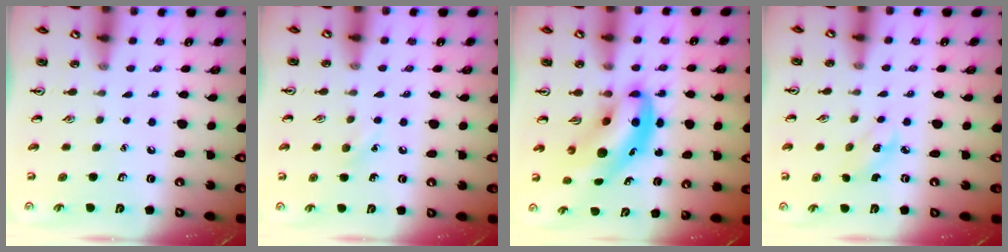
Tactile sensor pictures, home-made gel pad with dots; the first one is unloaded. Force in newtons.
{"total": 5.8, "press": 5.5, "slide": 1.9}
{"total": 8.4, "press": 8.1, "slide": 2.5}
{"total": 2.6, "press": 2.5, "slide": 0.8}